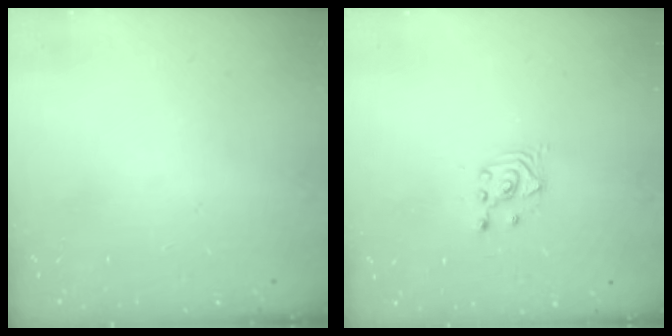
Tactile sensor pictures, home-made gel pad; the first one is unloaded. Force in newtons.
{"total": 2.7, "press": 2.7, "slide": 0.2}